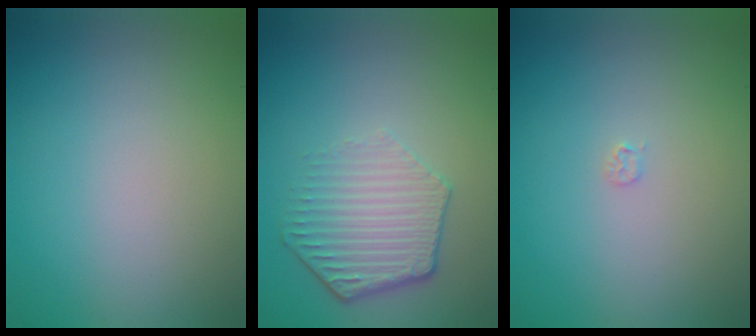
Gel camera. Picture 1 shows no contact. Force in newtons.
{"total": 4.3, "press": 3.5, "slide": 2.6}
{"total": 0.5, "press": 0.5, "slide": 0.1}